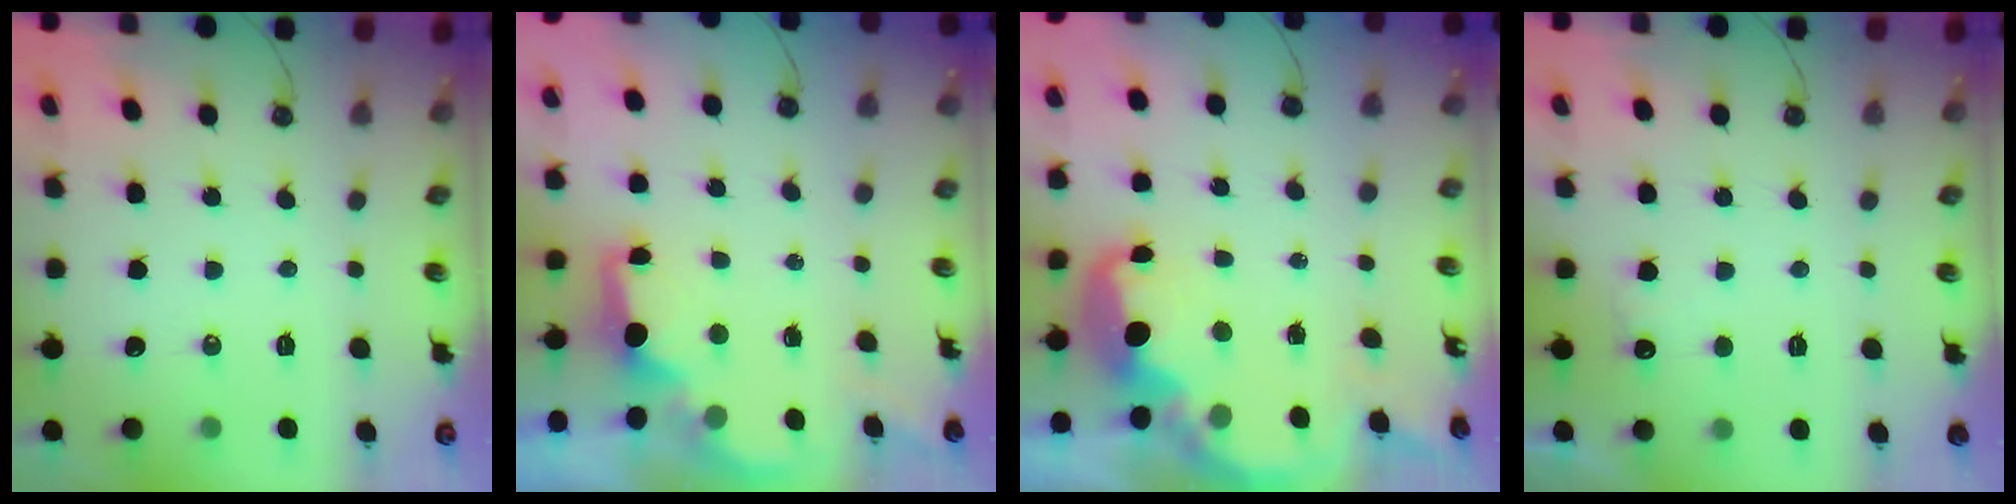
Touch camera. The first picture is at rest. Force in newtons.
{"total": 1.6, "press": 1.4, "slide": 0.7}
{"total": 5.3, "press": 5.2, "slide": 0.5}
{"total": 3.8, "press": 3.7, "slide": 1.1}